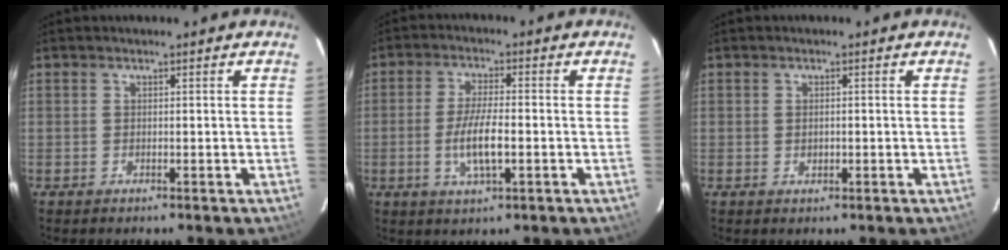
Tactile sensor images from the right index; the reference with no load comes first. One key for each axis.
{"total": 6.9, "fx": -1.7, "fy": 1.8, "fz": 6.5, "tx": -0.130, "ty": -0.006, "tz": -0.032}
{"total": 1.2, "fx": -0.1, "fy": 0.9, "fz": 0.7, "tx": -0.011, "ty": 0.000, "tz": -0.001}